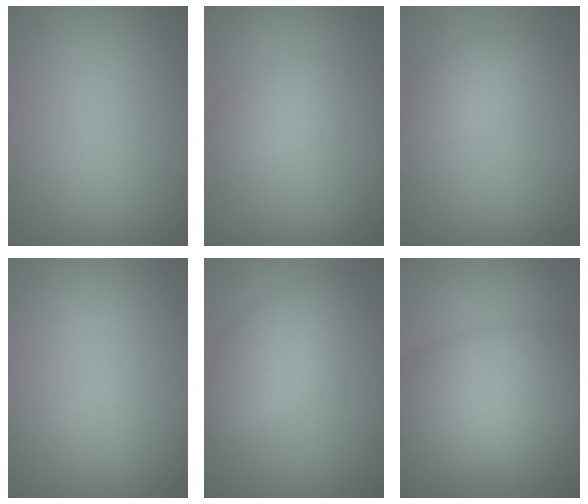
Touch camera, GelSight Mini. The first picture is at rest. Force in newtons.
{"total": 1.4, "press": 1.4, "slide": 0.1}
{"total": 1.6, "press": 1.6, "slide": 0.1}
{"total": 0.0}
{"total": 3.7, "press": 3.7, "slide": 0.1}
{"total": 9.7, "press": 9.7, "slide": 0.5}